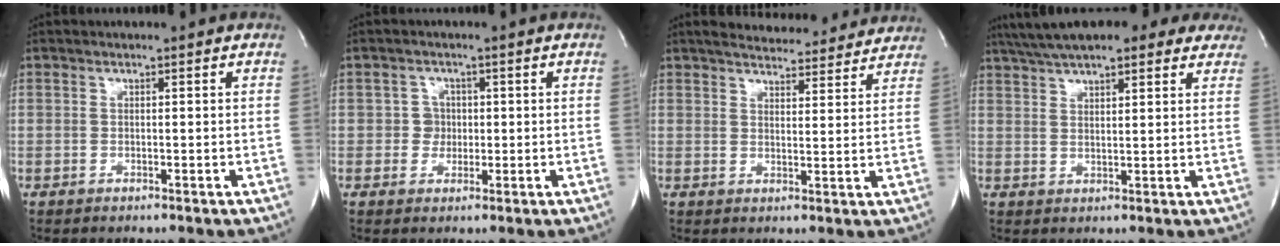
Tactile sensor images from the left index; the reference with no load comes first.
{"total": 2.4, "force": [0.1, 2.4, 0.3], "torque": [0.002, 0.006, -0.001]}
{"total": 14.7, "force": [13.7, 3.0, 4.3], "torque": [-0.049, 0.015, 0.174]}
{"total": 19.2, "force": [15.6, 4.9, 10.0], "torque": [-0.165, 0.051, 0.210]}